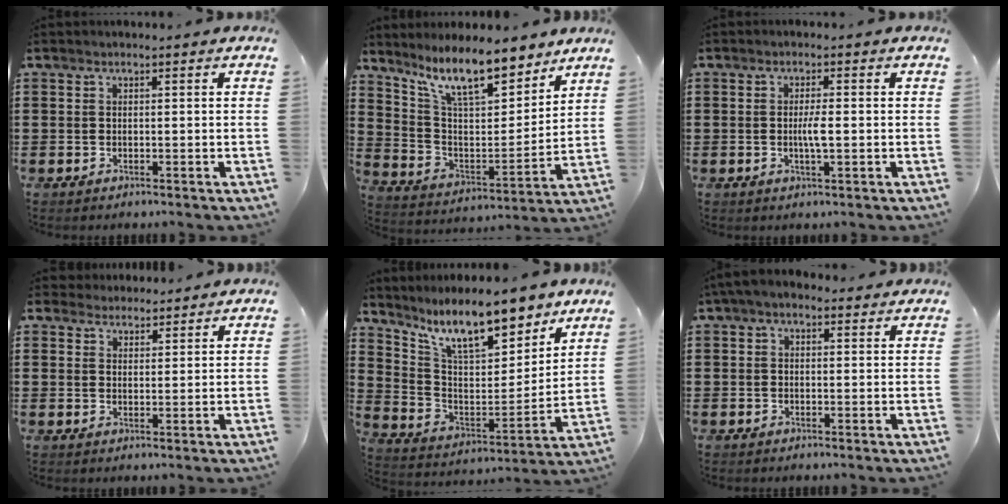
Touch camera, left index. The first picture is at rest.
{"total": 12.1, "force": [9.5, 3.2, 6.8], "torque": [-0.145, -0.042, 0.170]}
{"total": 2.8, "force": [-0.3, 0.5, 2.7], "torque": [-0.051, -0.001, -0.007]}
{"total": 2.7, "force": [2.5, 0.9, -0.3], "torque": [-0.004, 0.001, 0.049]}
{"total": 12.9, "force": [10.3, 3.5, 6.9], "torque": [-0.154, -0.054, 0.184]}
{"total": 2.4, "force": [1.1, 1.4, 1.6], "torque": [-0.035, 0.010, 0.019]}